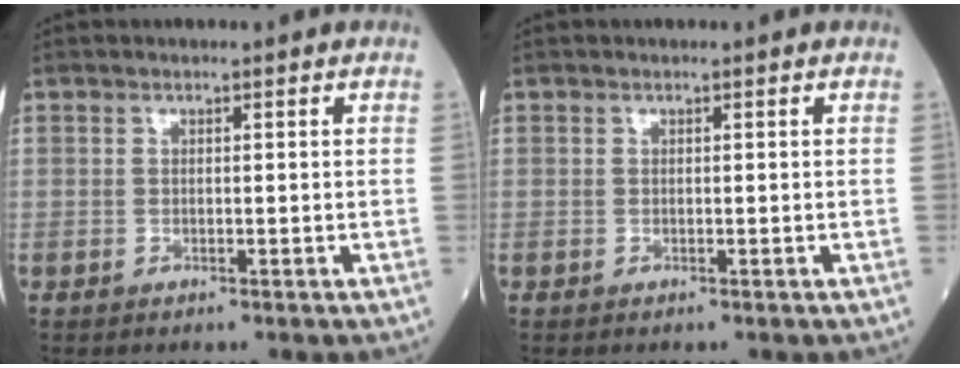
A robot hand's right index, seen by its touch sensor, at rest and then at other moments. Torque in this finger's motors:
{"motor_torque": [0.00, 0.00, 0.00, -0.01]}